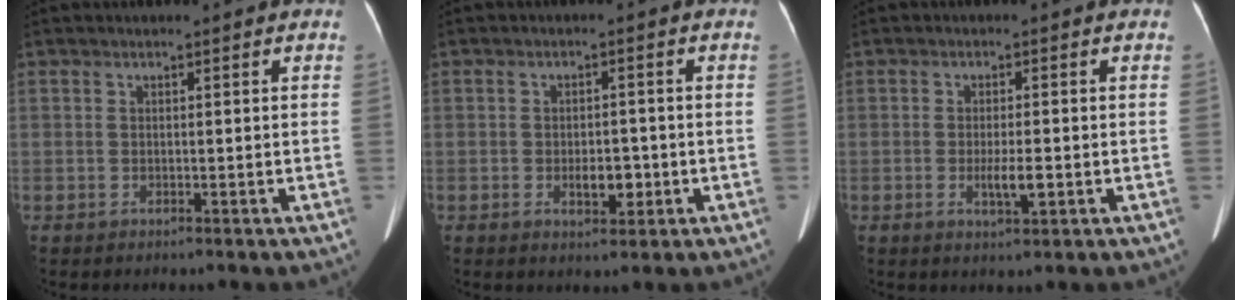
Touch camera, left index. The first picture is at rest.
{"total": 3.8, "force": [-1.1, 1.9, 3.1], "torque": [-0.049, 0.001, -0.012]}
{"total": 3.4, "force": [-0.9, 0.6, 3.2], "torque": [-0.061, -0.003, -0.012]}